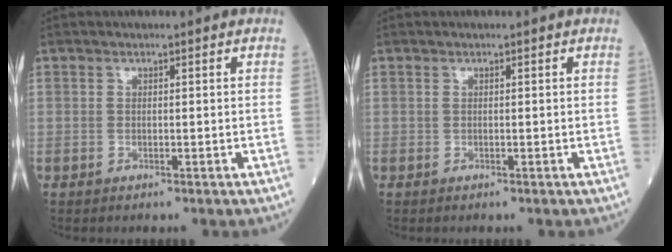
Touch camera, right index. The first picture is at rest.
{"total": 0.0}